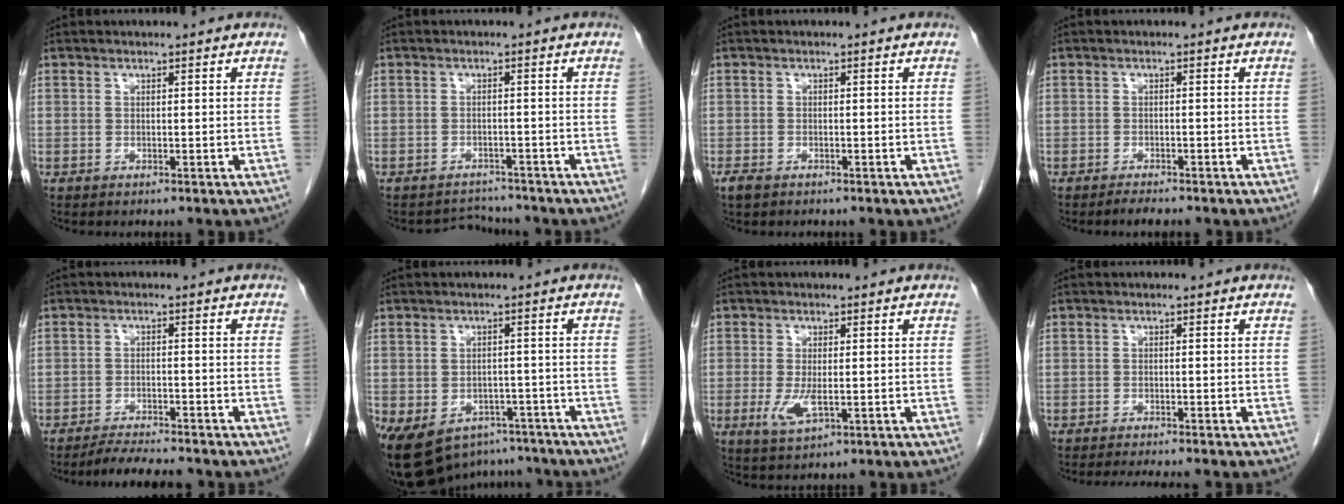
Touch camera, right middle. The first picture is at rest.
{"total": 3.0, "force": [-2.8, 0.5, -1.0], "torque": [0.011, -0.001, -0.041]}
{"total": 1.5, "force": [-1.0, 0.8, 0.8], "torque": [-0.024, -0.002, -0.015]}
{"total": 1.7, "force": [-1.6, 0.2, 0.7], "torque": [-0.020, -0.006, -0.024]}
{"total": 5.8, "force": [-5.4, 0.2, 2.1], "torque": [-0.036, -0.017, -0.088]}
{"total": 17.2, "force": [-11.2, 11.0, 7.0], "torque": [-0.190, 0.000, -0.139]}
{"total": 3.9, "force": [-0.8, 1.3, 3.5], "torque": [-0.077, -0.009, -0.010]}
{"total": 5.2, "force": [-4.7, 0.0, 2.3], "torque": [-0.027, -0.013, -0.070]}